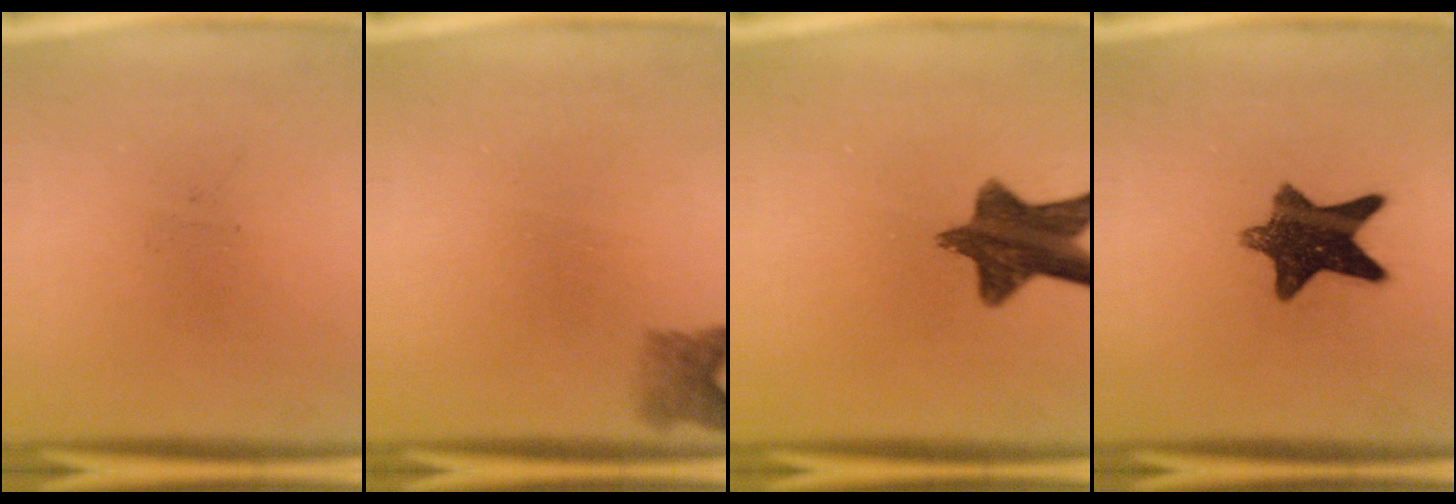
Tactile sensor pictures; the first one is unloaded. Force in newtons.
{"total": 2.7}
{"total": 11.3}
{"total": 10.8}